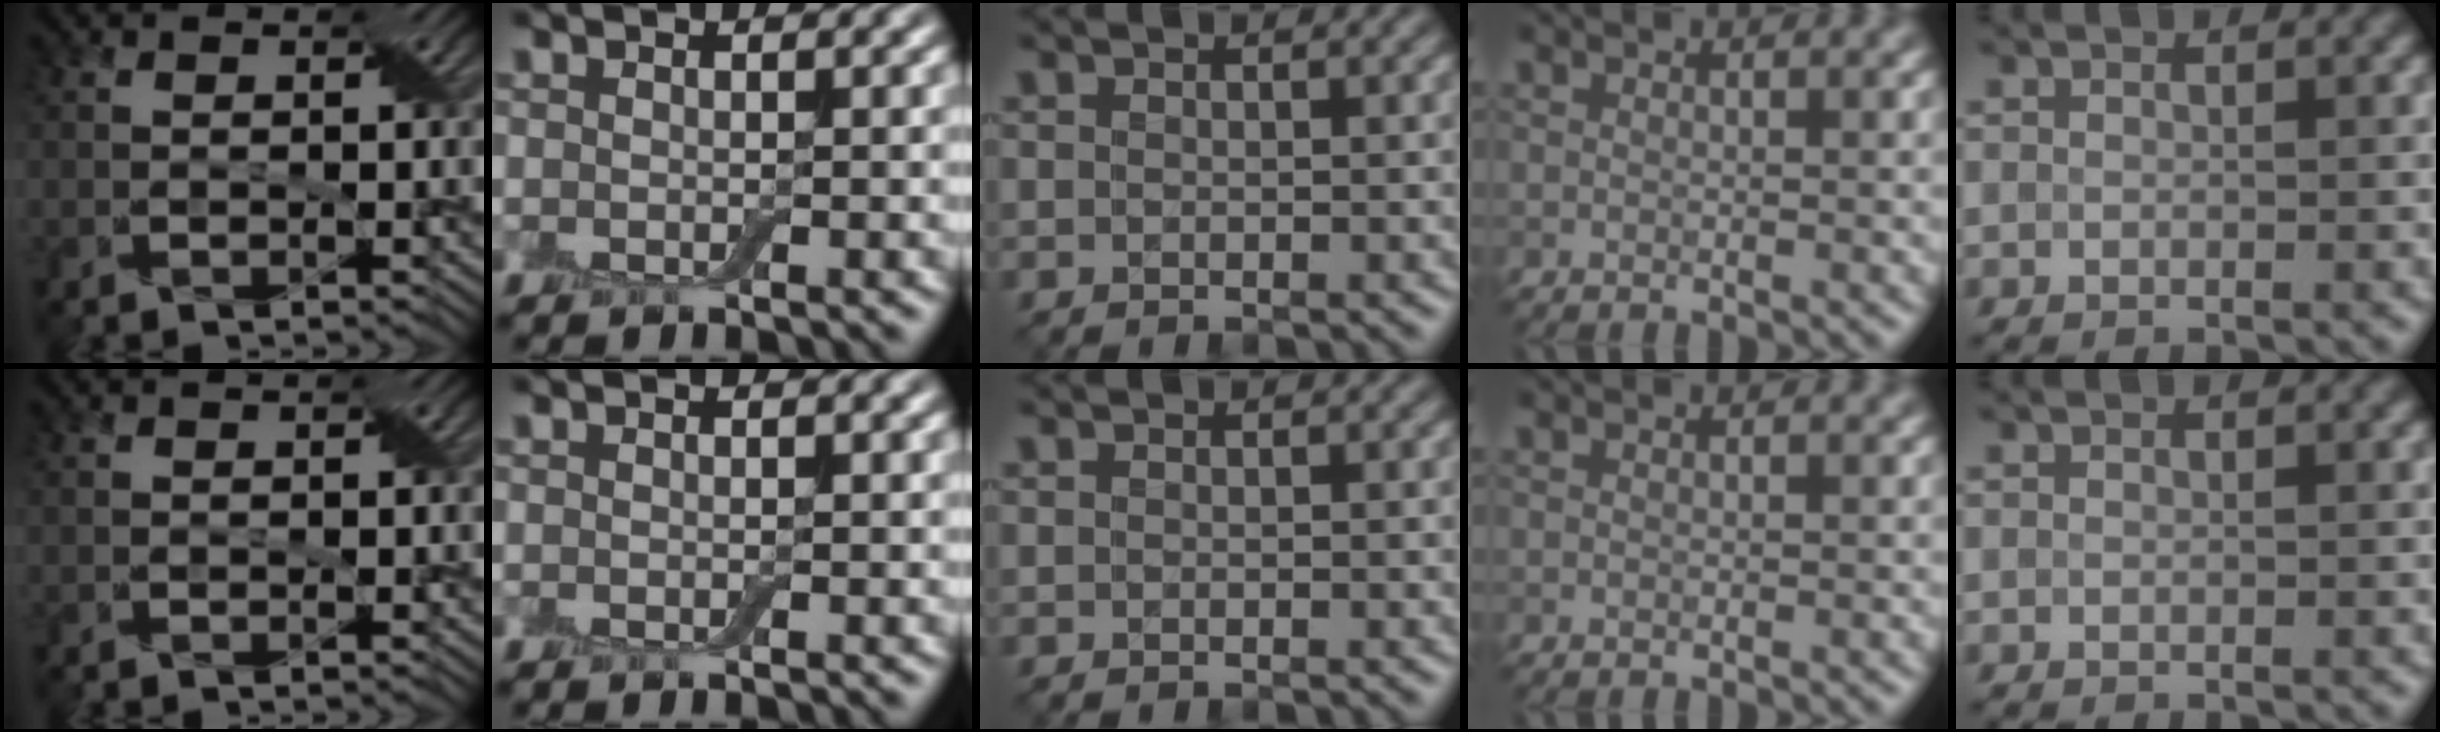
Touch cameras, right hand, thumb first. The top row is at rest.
{}